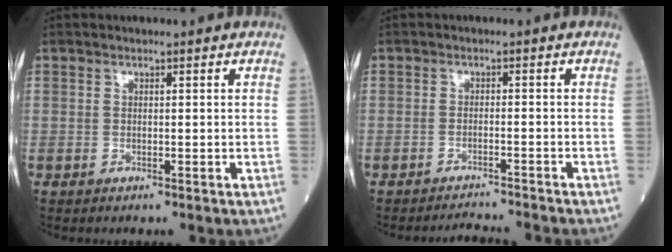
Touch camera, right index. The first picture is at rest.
{"total": 3.5, "force": [-3.4, -0.4, -0.1], "torque": [0.005, -0.009, -0.053]}